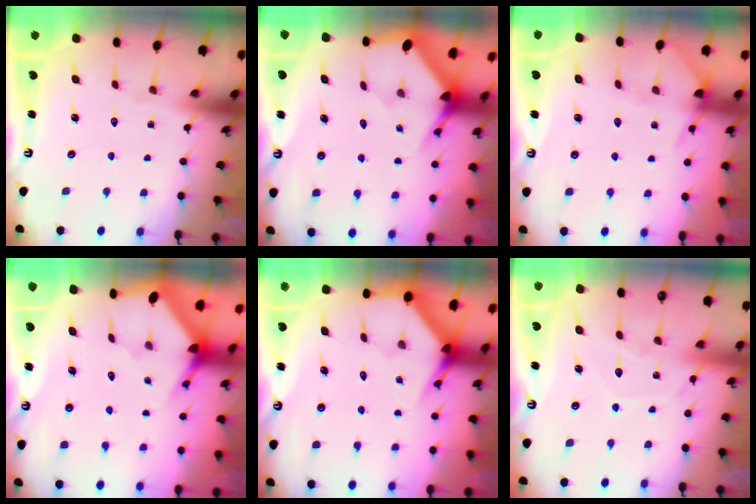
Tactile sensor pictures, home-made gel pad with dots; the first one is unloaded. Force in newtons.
{"total": 3.4, "press": 3.4, "slide": 0.1}
{"total": 6.0, "press": 5.9, "slide": 0.8}
{"total": 3.1, "press": 3.1, "slide": 0.2}
{"total": 3.9, "press": 3.9, "slide": 0.3}
{"total": 8.0, "press": 8.0, "slide": 0.5}